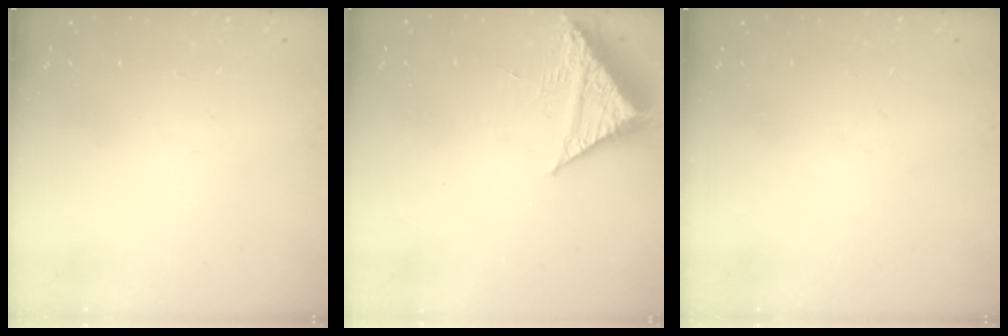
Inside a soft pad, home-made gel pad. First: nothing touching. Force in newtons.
{"total": 8.8, "press": 8.8, "slide": 1.0}
{"total": 0.0}